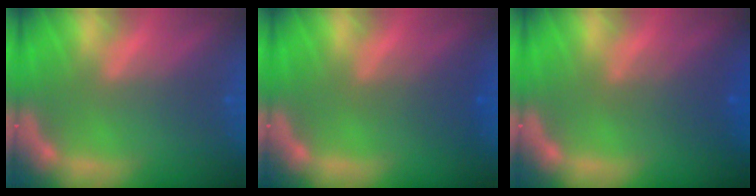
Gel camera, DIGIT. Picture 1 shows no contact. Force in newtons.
{"total": 2.4}
{"total": 3.0}